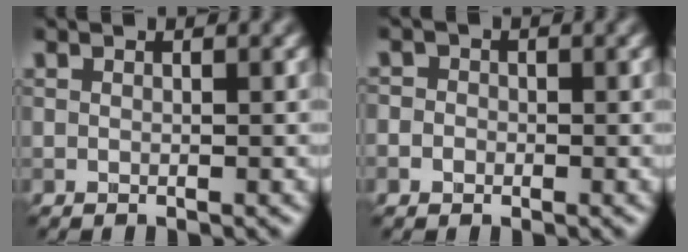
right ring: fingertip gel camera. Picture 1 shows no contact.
{"total": 1.8, "force": [-0.2, 1.6, 0.6], "torque": [0.007, 0.007, -0.017]}